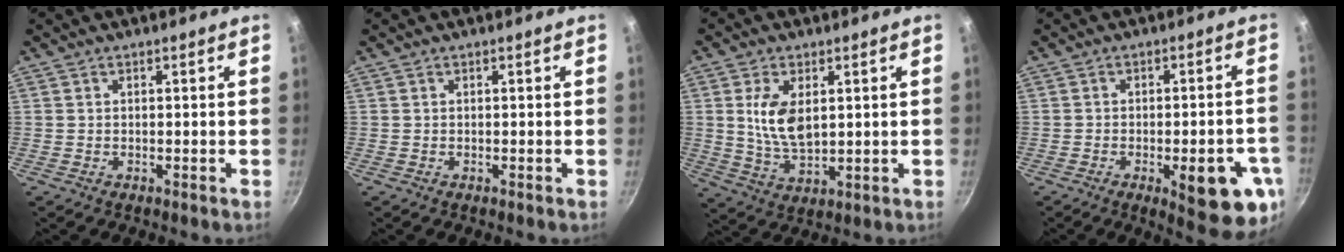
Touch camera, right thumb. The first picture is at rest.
{"total": 0.0}
{"total": 9.2, "force": [2.0, 5.1, 7.4], "torque": [-0.138, -0.018, 0.044]}
{"total": 14.2, "force": [-4.9, 4.7, 12.5], "torque": [-0.128, 0.010, -0.058]}